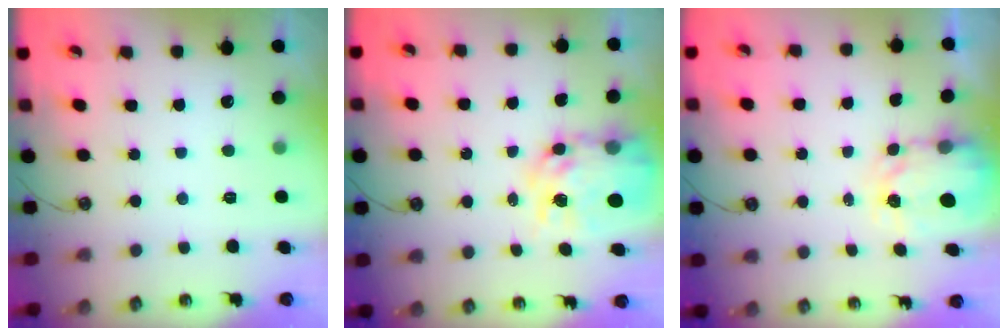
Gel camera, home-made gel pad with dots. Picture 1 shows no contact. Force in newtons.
{"total": 14.1, "press": 14.1, "slide": 1.2}
{"total": 4.0, "press": 3.9, "slide": 0.5}